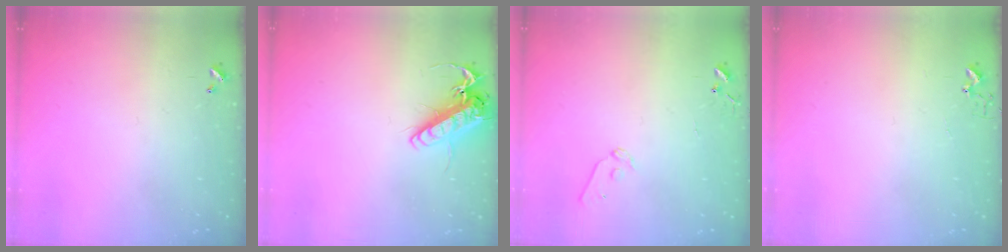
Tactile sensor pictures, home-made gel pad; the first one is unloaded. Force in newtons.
{"total": 13.8, "press": 13.6, "slide": 2.4}
{"total": 7.2, "press": 7.2, "slide": 0.5}
{"total": 3.7, "press": 3.6, "slide": 0.5}